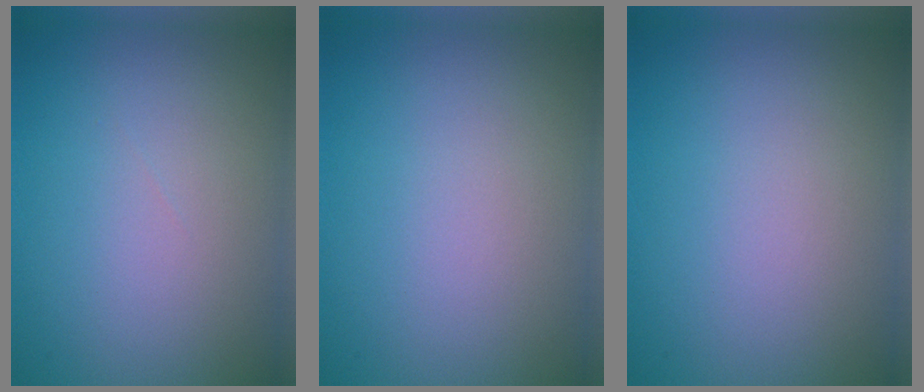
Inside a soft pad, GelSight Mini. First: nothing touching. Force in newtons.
{"total": 0.0}
{"total": 0.0}